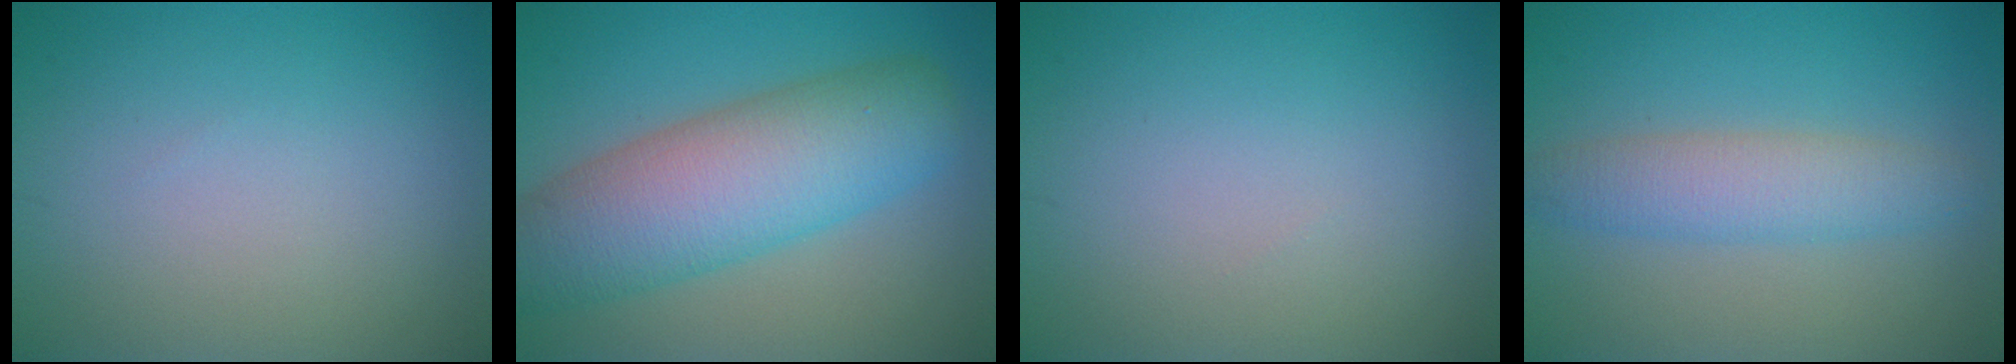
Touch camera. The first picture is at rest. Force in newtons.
{"total": 9.5, "press": 9.5, "slide": 0.3}
{"total": 0.0}
{"total": 3.9, "press": 3.9, "slide": 0.1}